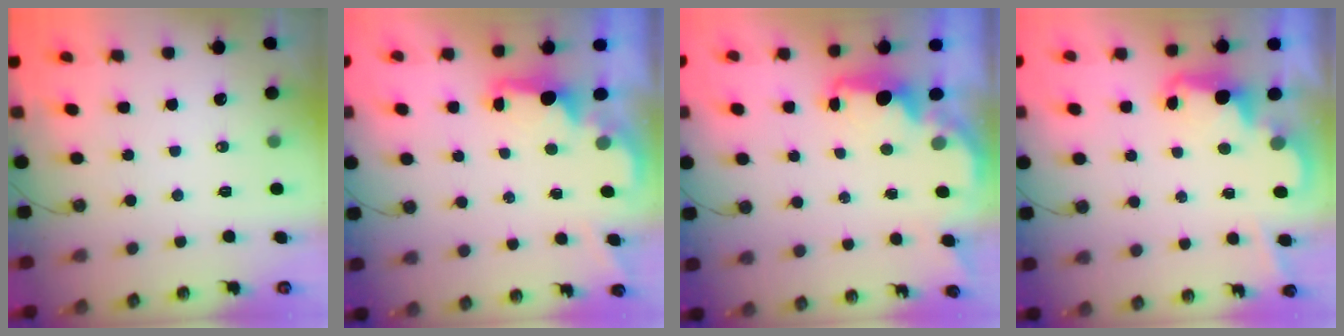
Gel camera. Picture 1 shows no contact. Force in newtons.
{"total": 1.8, "press": 1.6, "slide": 0.7}
{"total": 2.6, "press": 2.5, "slide": 0.6}
{"total": 2.4, "press": 2.3, "slide": 0.6}